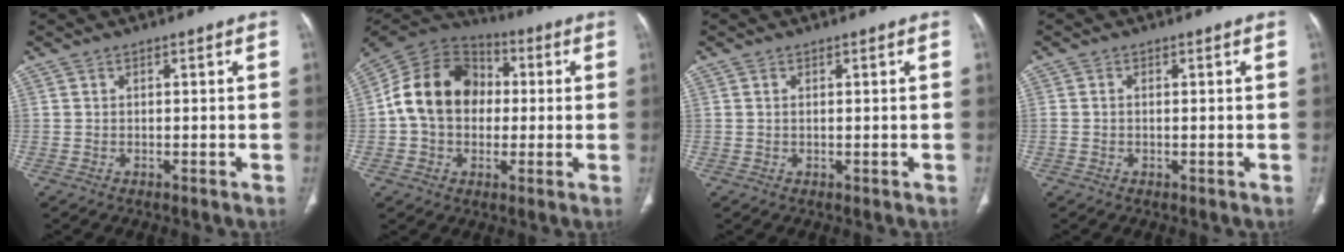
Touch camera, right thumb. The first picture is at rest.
{"total": 16.2, "force": [0.5, 12.6, 10.2], "torque": [-0.157, 0.033, -0.001]}
{"total": 0.0}
{"total": 0.6, "force": [-0.2, 0.4, 0.5], "torque": [-0.014, 0.001, -0.004]}